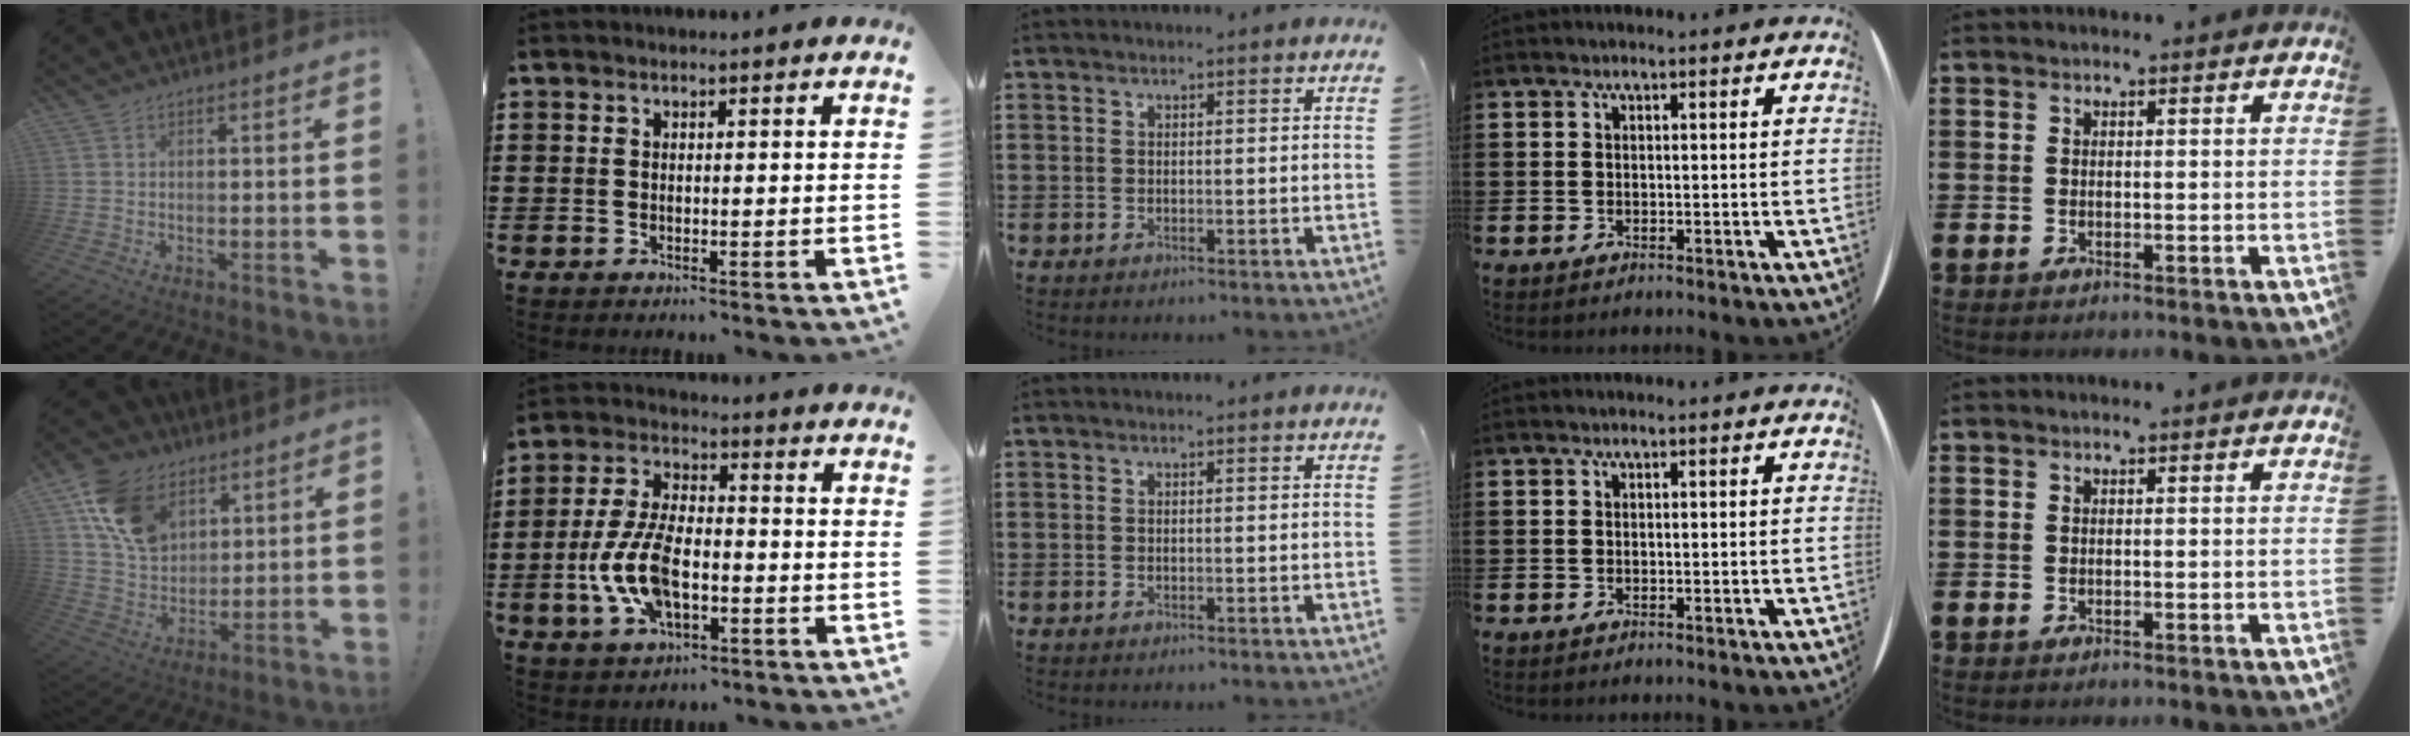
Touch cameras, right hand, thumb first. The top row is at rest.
{"thumb": {"total": 15.5, "force": [8.0, 10.7, 8.0], "torque": [-0.136, -0.028, 0.160]}, "index": {"total": 10.2, "force": [-2.6, 5.2, 8.4], "torque": [-0.203, -0.004, -0.054]}}